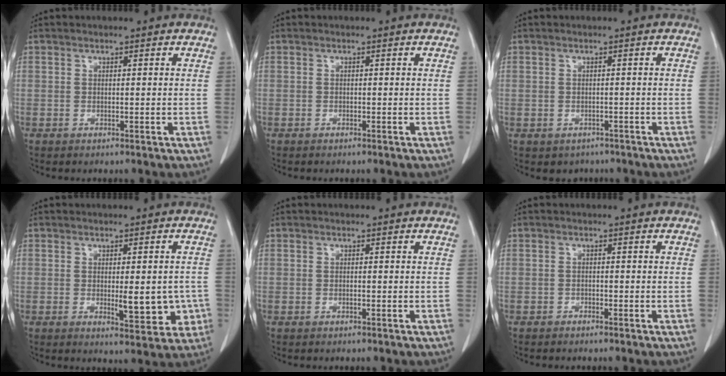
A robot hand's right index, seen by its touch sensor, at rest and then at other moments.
{"total": 0.0}
{"total": 2.6, "force": [-1.5, 2.0, 0.1], "torque": [-0.001, 0.007, -0.019]}
{"total": 7.1, "force": [-1.2, 2.6, 6.5], "torque": [-0.075, -0.008, -0.009]}
{"total": 0.0}
{"total": 0.7, "force": [-0.6, 0.3, 0.1], "torque": [-0.001, 0.002, -0.014]}